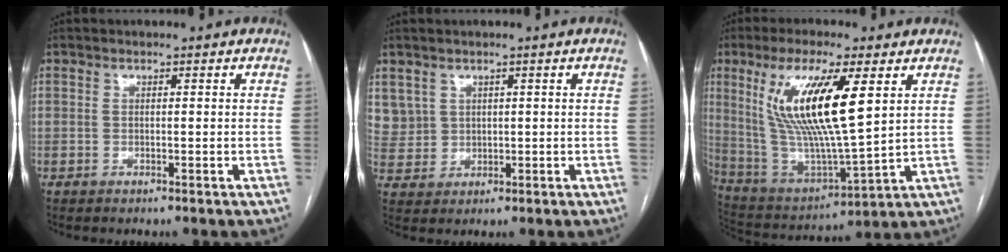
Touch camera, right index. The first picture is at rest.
{"total": 5.9, "force": [2.5, 5.4, 0.5], "torque": [-0.021, 0.018, 0.064]}
{"total": 18.1, "force": [5.7, 2.9, 17.0], "torque": [-0.352, -0.002, 0.112]}